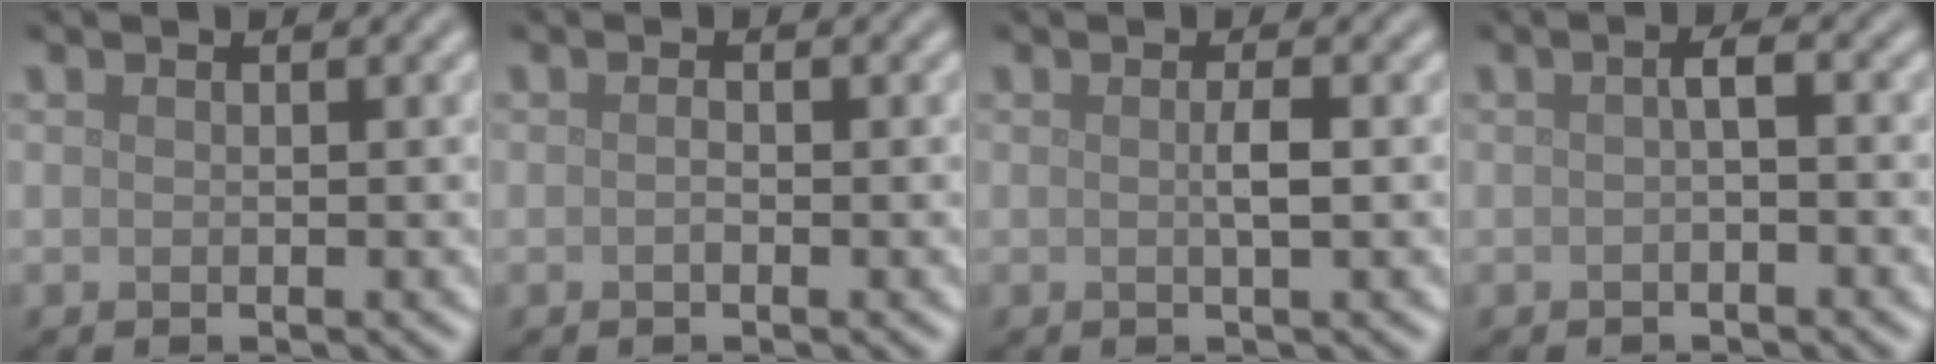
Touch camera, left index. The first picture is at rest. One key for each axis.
{"total": 0.7, "fx": -0.2, "fy": 0.2, "fz": 0.6, "tx": -0.013, "ty": 0.000, "tz": -0.004}
{"total": 1.5, "fx": 0.0, "fy": 0.2, "fz": 1.4, "tx": -0.028, "ty": 0.002, "tz": -0.002}
{"total": 1.3, "fx": -0.2, "fy": 0.2, "fz": 1.3, "tx": -0.024, "ty": 0.004, "tz": -0.004}